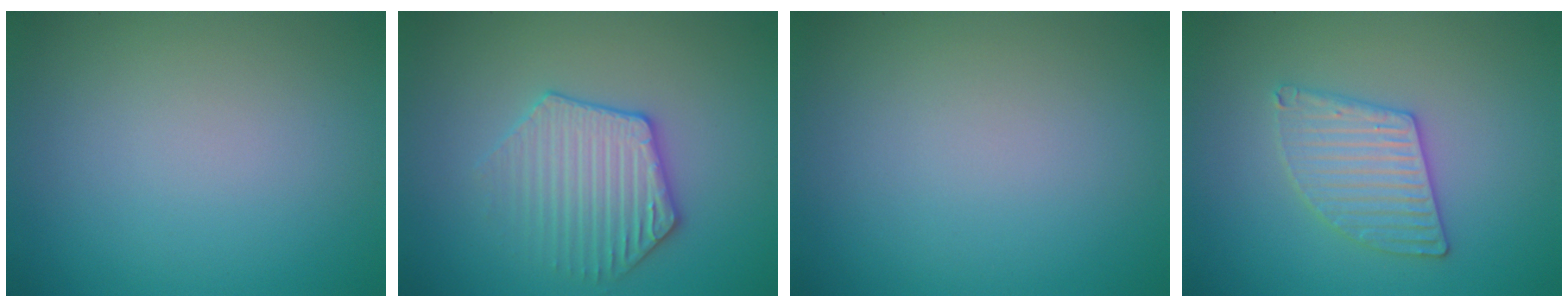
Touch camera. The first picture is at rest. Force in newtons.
{"total": 3.6, "press": 3.5, "slide": 0.7}
{"total": 0.0}
{"total": 3.0, "press": 3.0, "slide": 0.2}